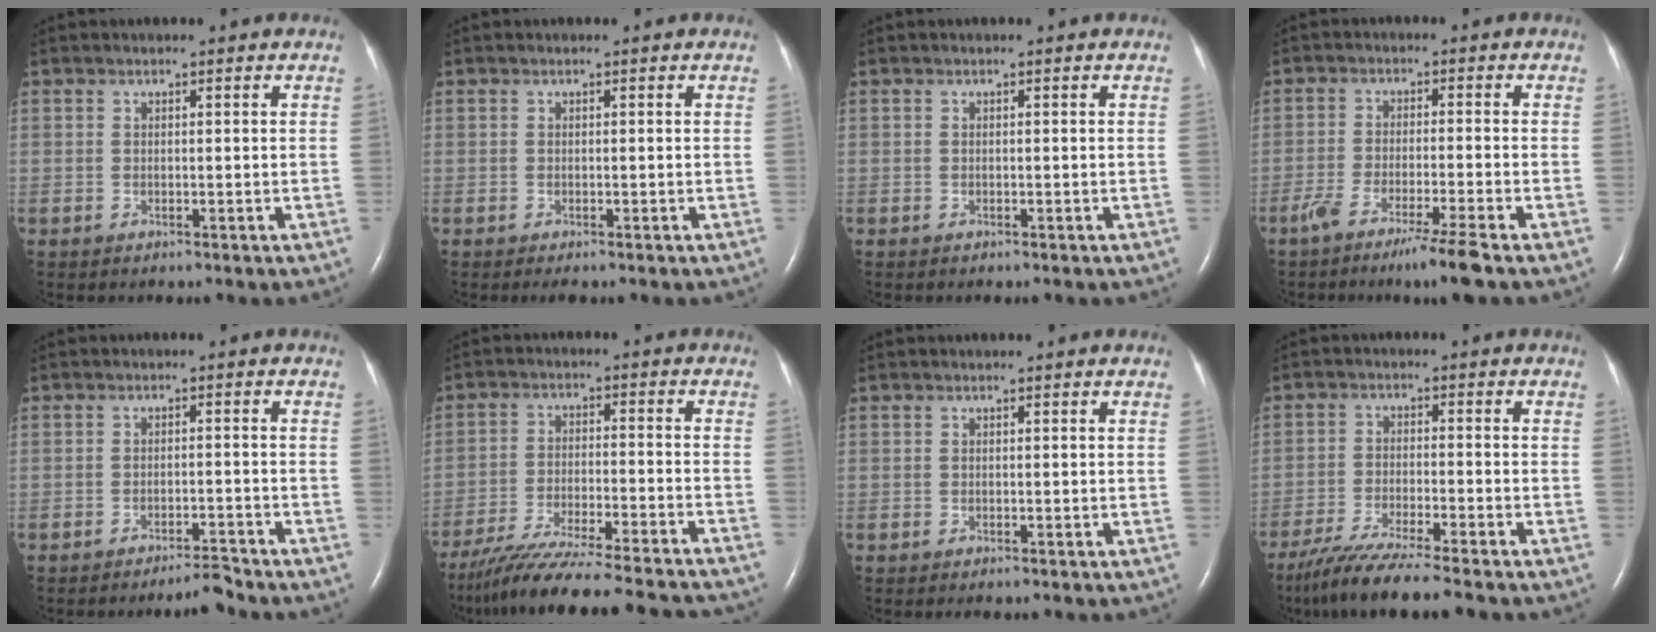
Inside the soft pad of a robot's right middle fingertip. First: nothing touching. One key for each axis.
{"total": 0.8, "fx": -0.6, "fy": 0.1, "fz": 0.5, "tx": -0.009, "ty": -0.003, "tz": -0.007}
{"total": 0.0}
{"total": 7.4, "fx": -5.2, "fy": -0.8, "fz": 5.3, "tx": -0.090, "ty": -0.019, "tz": -0.091}
{"total": 2.9, "fx": -2.8, "fy": -0.1, "fz": 0.9, "tx": -0.012, "ty": -0.010, "tz": -0.046}
{"total": 23.1, "fx": -20.7, "fy": 0.9, "fz": 10.2, "tx": -0.148, "ty": -0.048, "tz": -0.303}
{"total": 0.0}
{"total": 11.3, "fx": -9.7, "fy": -0.9, "fz": 5.8, "tx": -0.097, "ty": -0.035, "tz": -0.164}